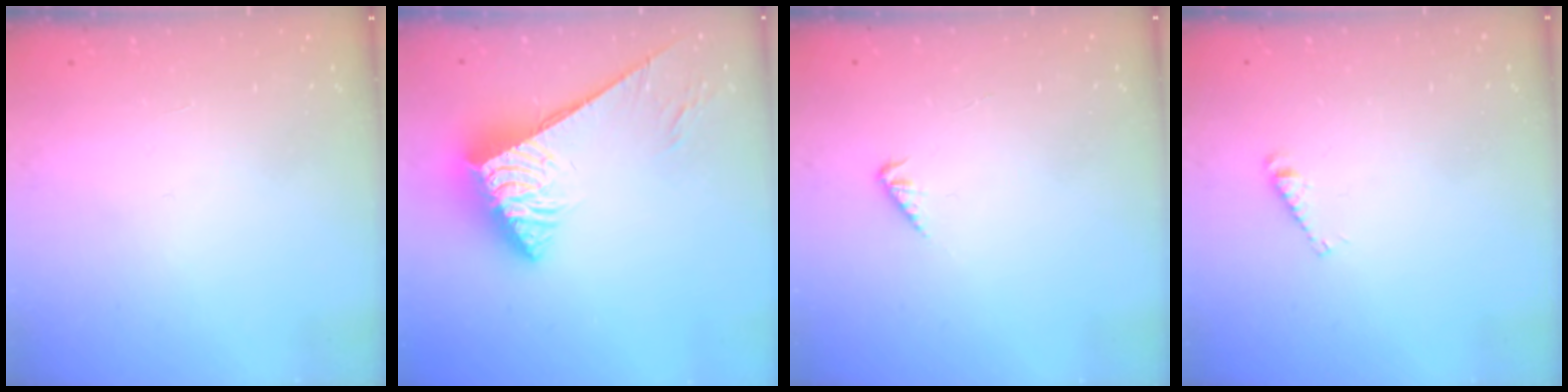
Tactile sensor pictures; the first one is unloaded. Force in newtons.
{"total": 7.9, "press": 7.8, "slide": 0.9}
{"total": 2.1, "press": 2.1, "slide": 0.2}
{"total": 3.3, "press": 3.3, "slide": 0.3}